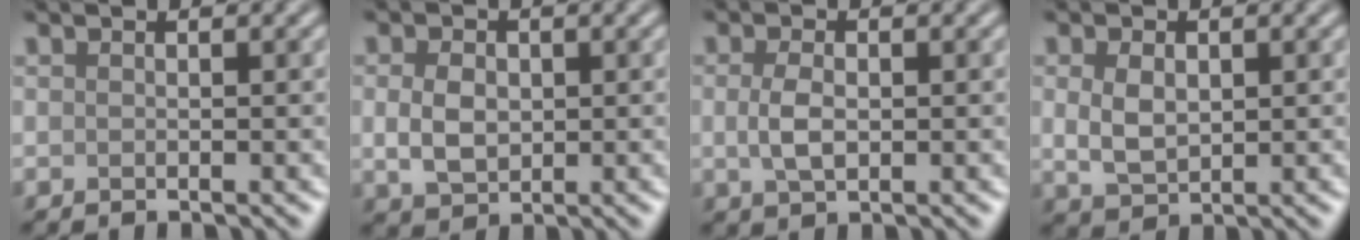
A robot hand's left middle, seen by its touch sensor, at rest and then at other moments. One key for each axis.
{"total": 3.2, "fx": 0.1, "fy": 2.4, "fz": 2.2, "tx": -0.047, "ty": -0.001, "tz": 0.001}
{"total": 2.5, "fx": 0.0, "fy": 1.5, "fz": 2.0, "tx": -0.048, "ty": -0.002, "tz": 0.001}
{"total": 3.1, "fx": 0.5, "fy": 2.1, "fz": 2.2, "tx": -0.051, "ty": 0.000, "tz": 0.013}